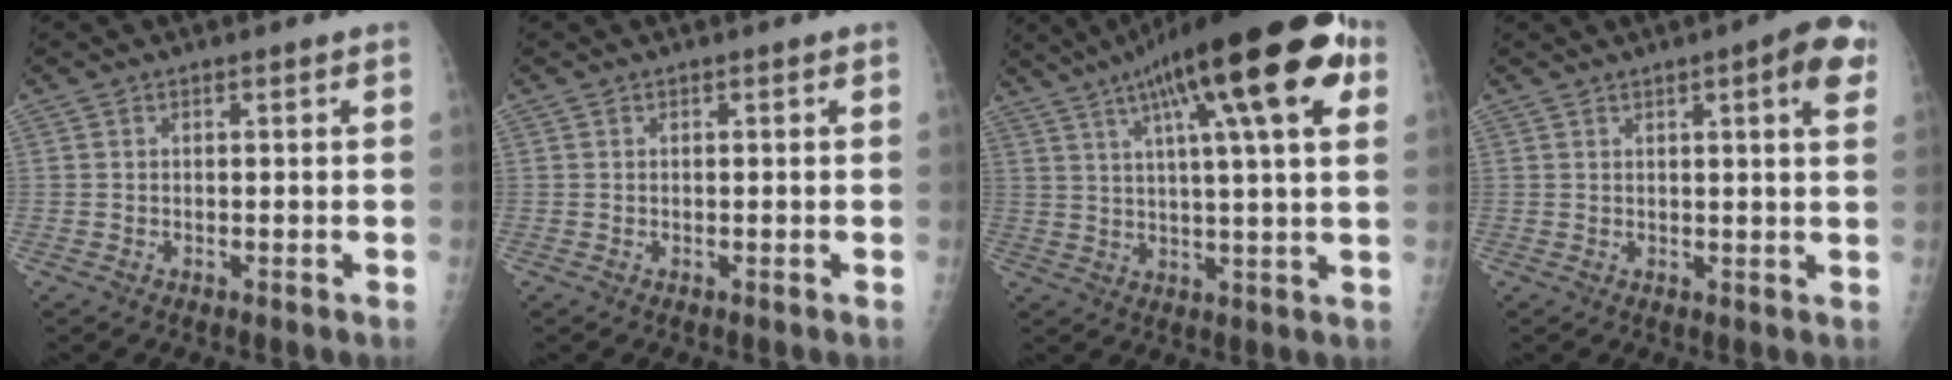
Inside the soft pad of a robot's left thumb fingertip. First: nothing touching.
{"total": 0.0}
{"total": 23.1, "force": [10.5, 5.1, 19.9], "torque": [-0.300, 0.008, 0.154]}
{"total": 7.4, "force": [3.2, 1.2, 6.5], "torque": [-0.074, -0.006, 0.035]}